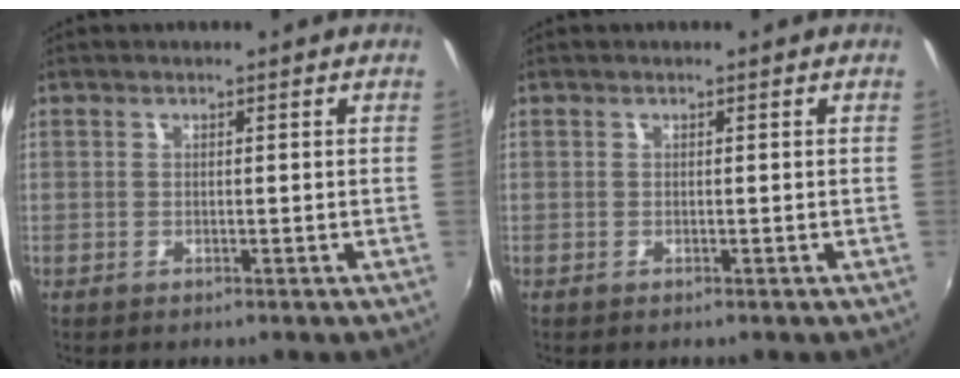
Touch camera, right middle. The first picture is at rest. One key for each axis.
{"total": 0.0}